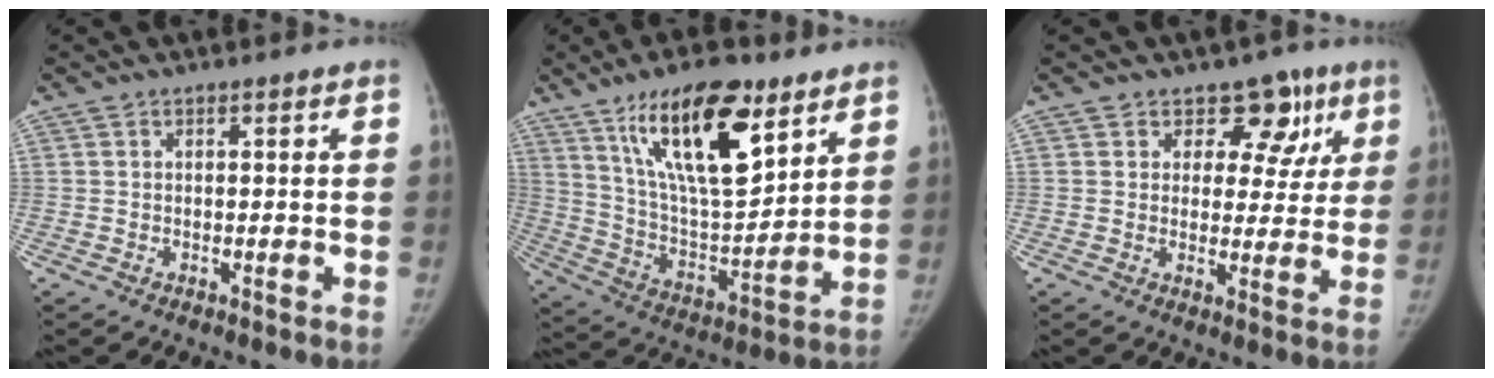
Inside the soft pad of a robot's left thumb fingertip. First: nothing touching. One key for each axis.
{"total": 20.8, "fx": 11.8, "fy": 7.6, "fz": 15.3, "tx": -0.229, "ty": -0.055, "tz": 0.217}
{"total": 8.5, "fx": 4.7, "fy": 6.4, "fz": 3.1, "tx": 0.019, "ty": -0.011, "tz": 0.056}